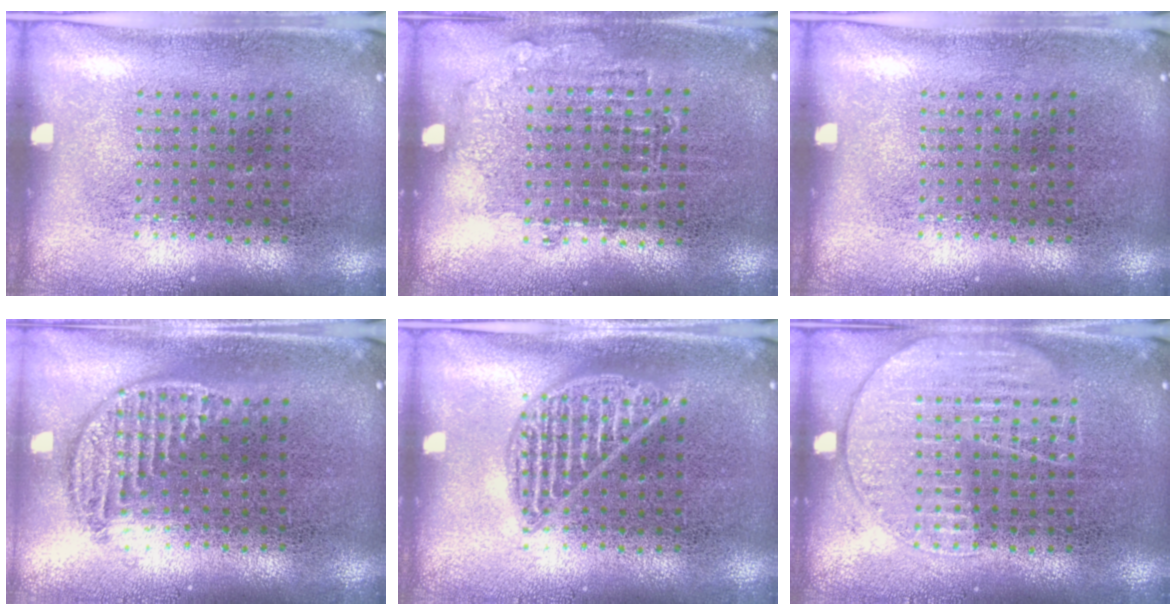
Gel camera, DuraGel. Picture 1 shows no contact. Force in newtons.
{"total": 0.8, "press": 0.7, "slide": 0.3}
{"total": 0.0}
{"total": 1.3, "press": 1.1, "slide": 0.6}
{"total": 1.1, "press": 1.0, "slide": 0.2}
{"total": 2.4, "press": 2.4, "slide": 0.2}